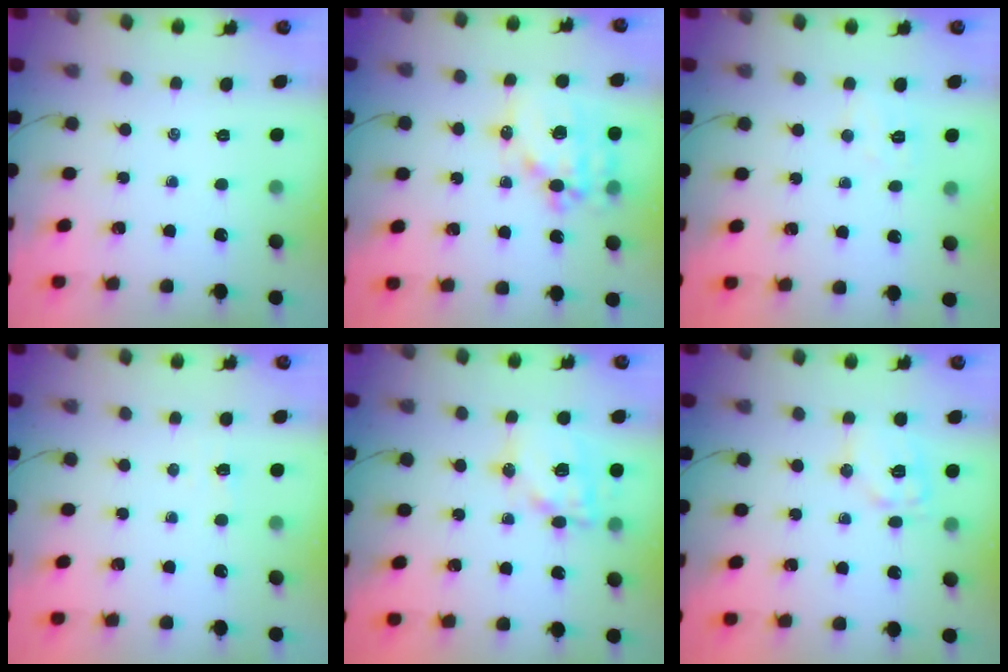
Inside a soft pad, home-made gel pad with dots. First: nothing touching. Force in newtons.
{"total": 15.6, "press": 15.3, "slide": 3.2}
{"total": 4.7, "press": 4.6, "slide": 1.1}
{"total": 1.2, "press": 1.1, "slide": 0.5}
{"total": 14.8, "press": 14.5, "slide": 2.9}
{"total": 10.7, "press": 10.7, "slide": 1.0}